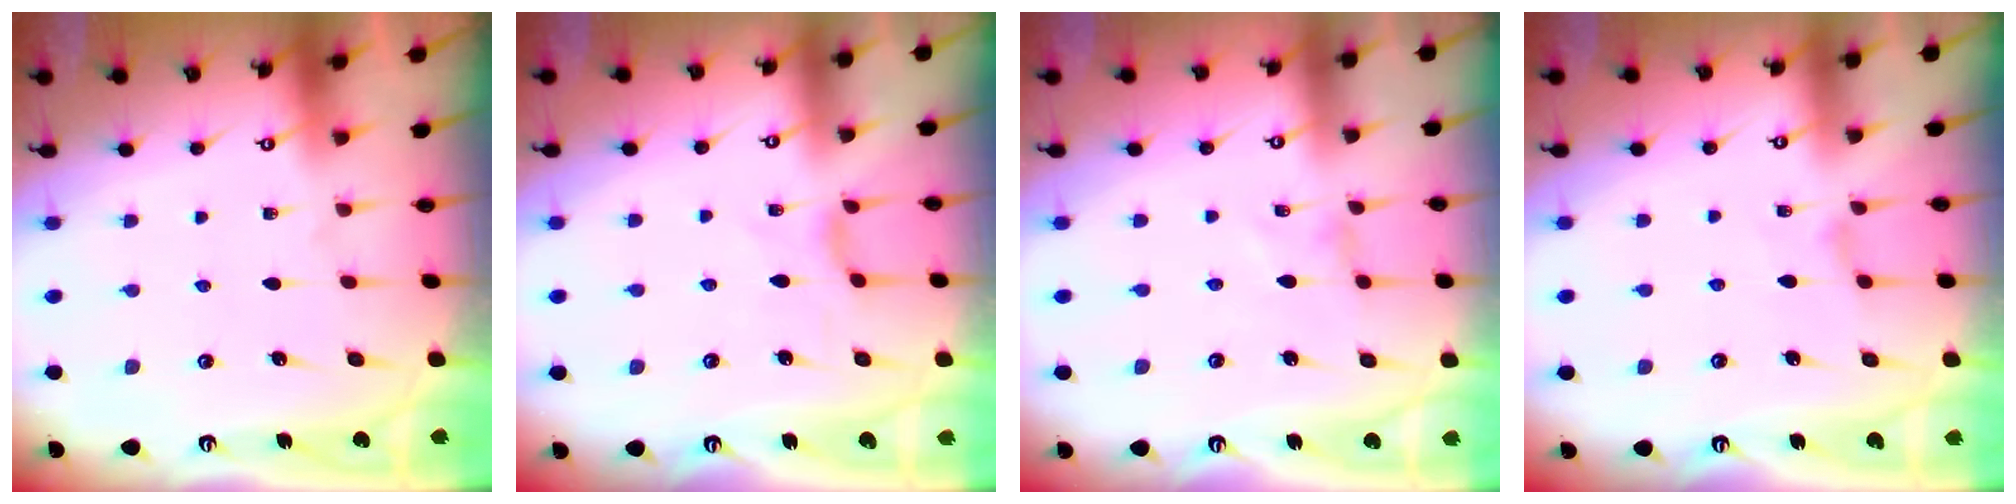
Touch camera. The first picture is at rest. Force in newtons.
{"total": 2.6, "press": 2.6, "slide": 0.4}
{"total": 0.0}
{"total": 1.5, "press": 1.4, "slide": 0.4}